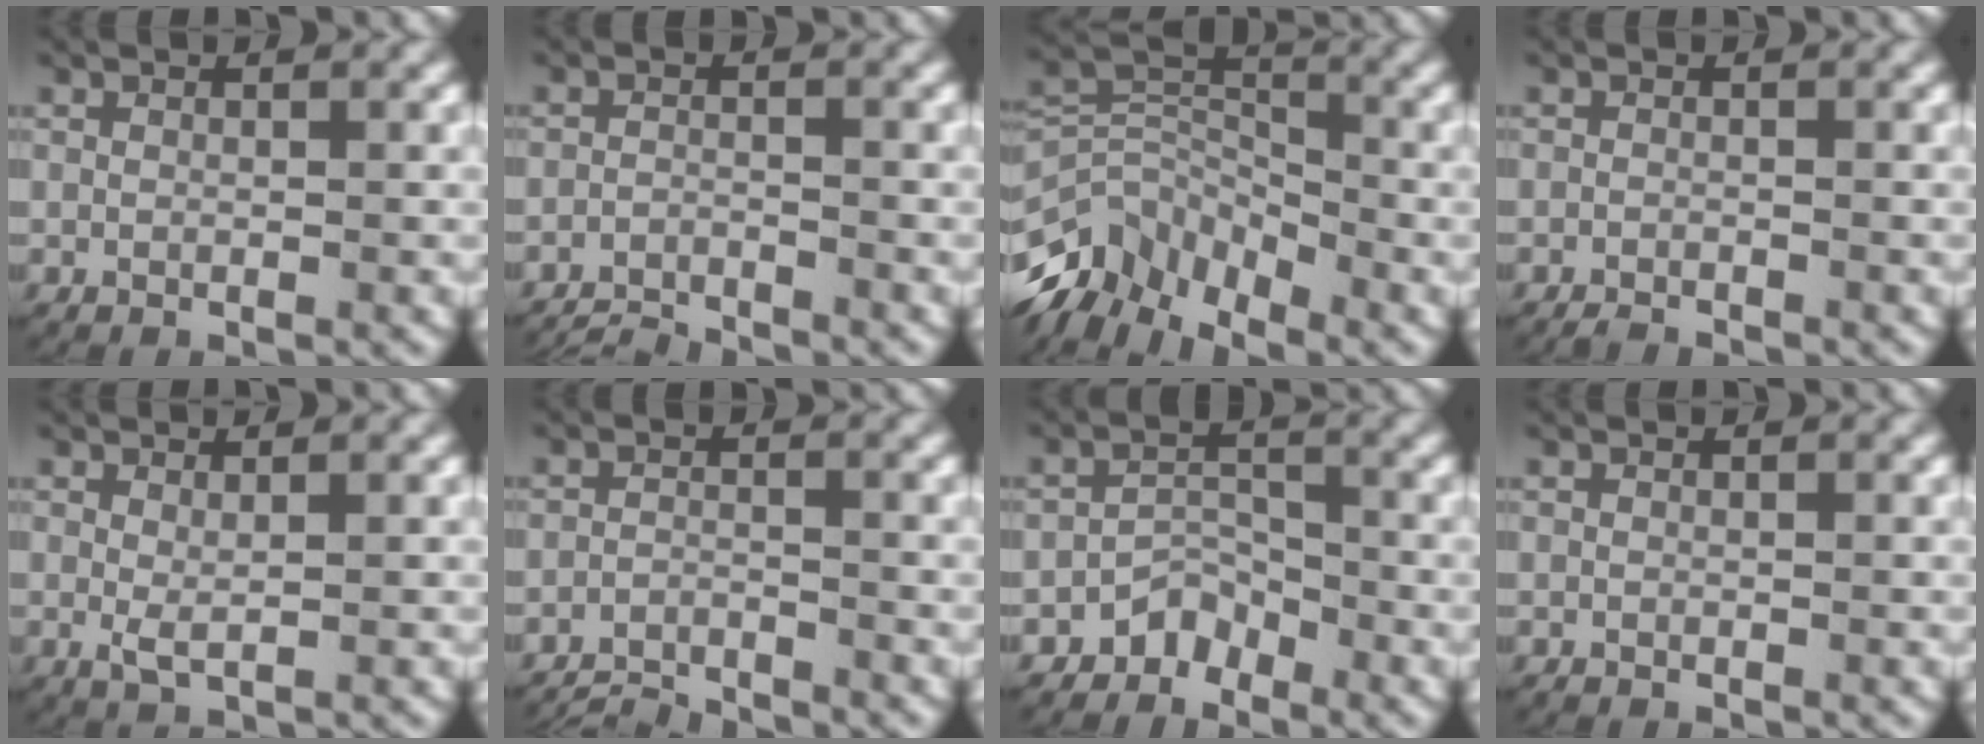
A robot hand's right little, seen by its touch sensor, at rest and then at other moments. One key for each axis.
{"total": 3.9, "fx": -3.8, "fy": 0.9, "fz": 0.4, "tx": -0.009, "ty": -0.015, "tz": -0.064}
{"total": 9.7, "fx": -2.3, "fy": 7.4, "fz": 5.8, "tx": -0.121, "ty": -0.032, "tz": -0.040}
{"total": 1.4, "fx": -1.4, "fy": 0.2, "fz": 0.1, "tx": -0.004, "ty": -0.006, "tz": -0.023}
{"total": 1.5, "fx": 0.0, "fy": 0.5, "fz": 1.4, "tx": -0.038, "ty": -0.011, "tz": 0.007}
{"total": 4.5, "fx": -4.4, "fy": 1.0, "fz": 0.5, "tx": -0.010, "ty": -0.017, "tz": -0.073}
{"total": 3.1, "fx": -2.3, "fy": 2.0, "fz": 0.9, "tx": -0.017, "ty": 0.000, "tz": -0.048}
{"total": 0.0}